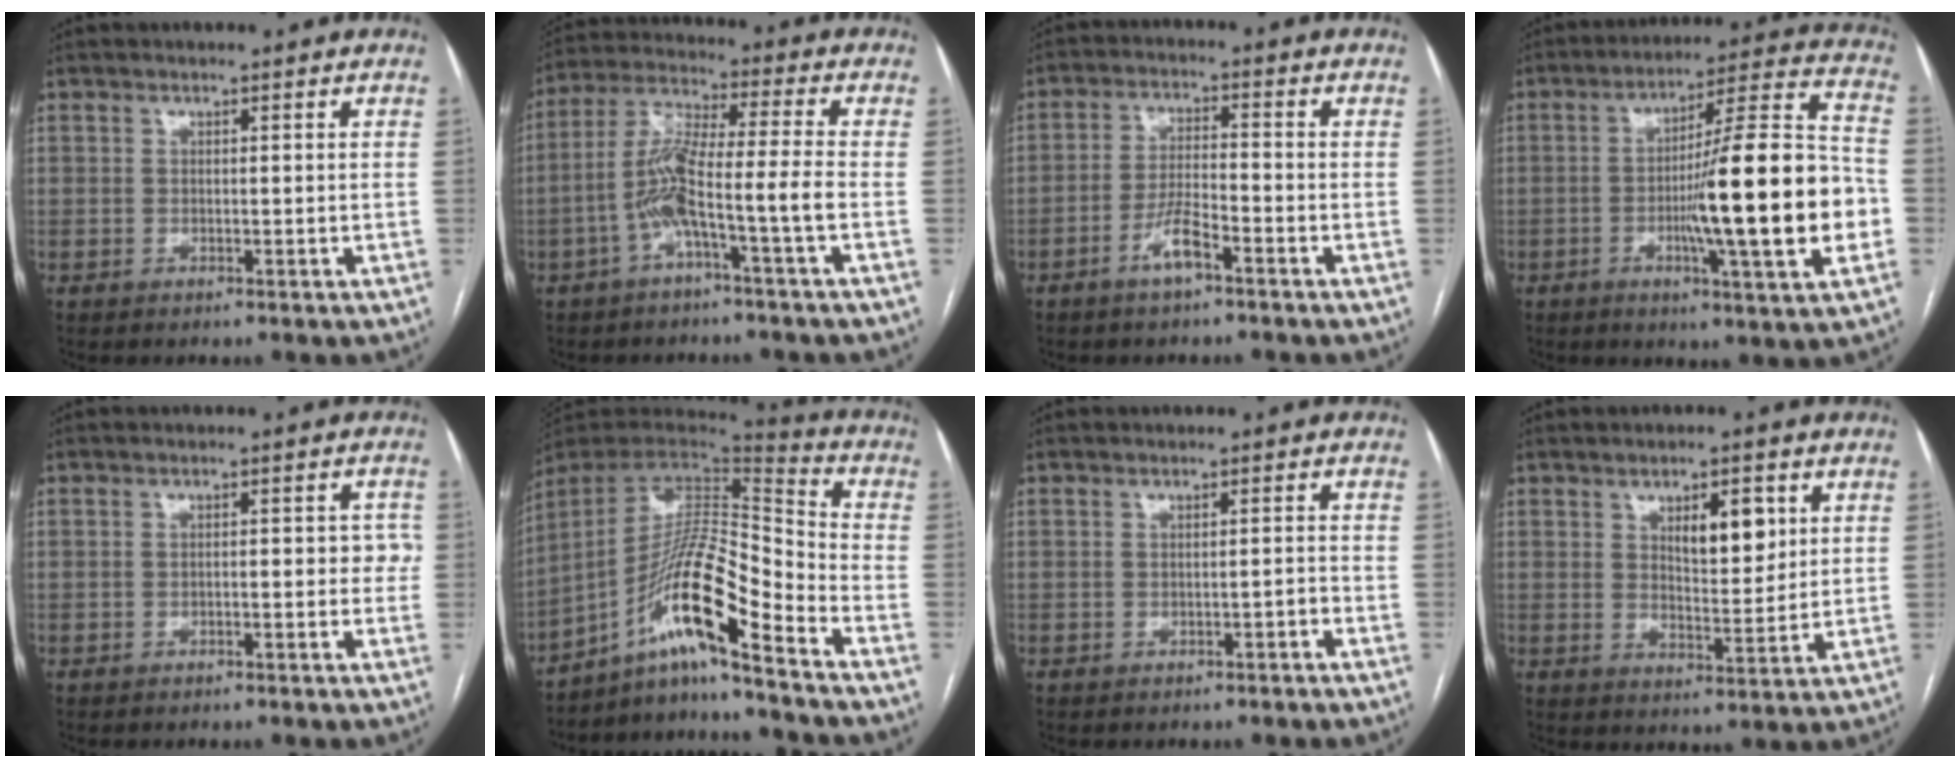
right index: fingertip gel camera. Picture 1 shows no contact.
{"total": 9.2, "force": [-3.5, -0.5, 8.5], "torque": [-0.175, 0.023, -0.069]}
{"total": 5.1, "force": [-3.1, 0.8, 4.0], "torque": [-0.084, 0.002, -0.060]}
{"total": 19.7, "force": [-3.8, 0.8, 19.4], "torque": [-0.286, 0.005, -0.058]}
{"total": 3.4, "force": [-0.6, 1.4, 3.0], "torque": [-0.032, 0.018, -0.010]}
{"total": 15.2, "force": [-9.8, 0.1, 11.7], "torque": [-0.212, 0.014, -0.172]}
{"total": 1.3, "force": [-1.0, 0.1, 0.8], "torque": [-0.016, 0.000, -0.013]}
{"total": 6.6, "force": [2.6, 2.3, 5.6], "torque": [-0.089, -0.002, 0.045]}